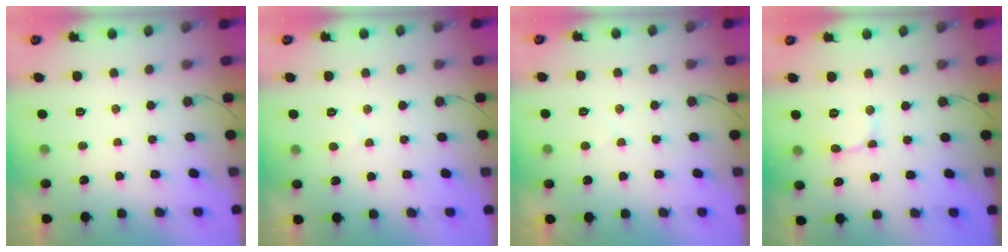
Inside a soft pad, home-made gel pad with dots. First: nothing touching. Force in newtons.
{"total": 1.4, "press": 1.3, "slide": 0.1}
{"total": 2.2, "press": 2.2, "slide": 0.3}
{"total": 2.9, "press": 2.9, "slide": 0.2}